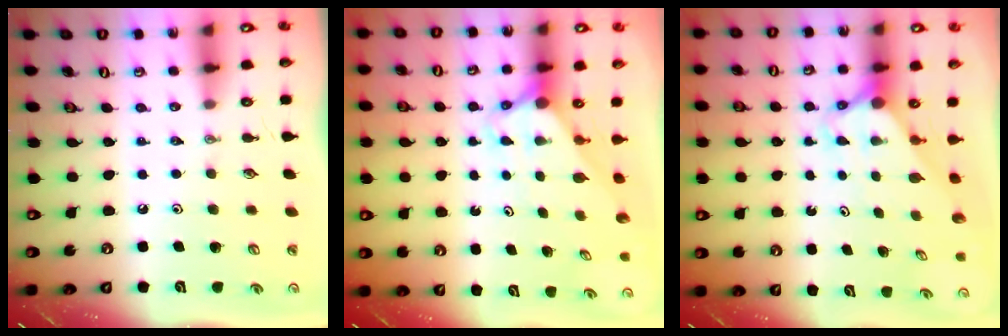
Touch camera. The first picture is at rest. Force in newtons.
{"total": 2.7, "press": 2.7, "slide": 0.0}
{"total": 2.7, "press": 2.7, "slide": 0.0}